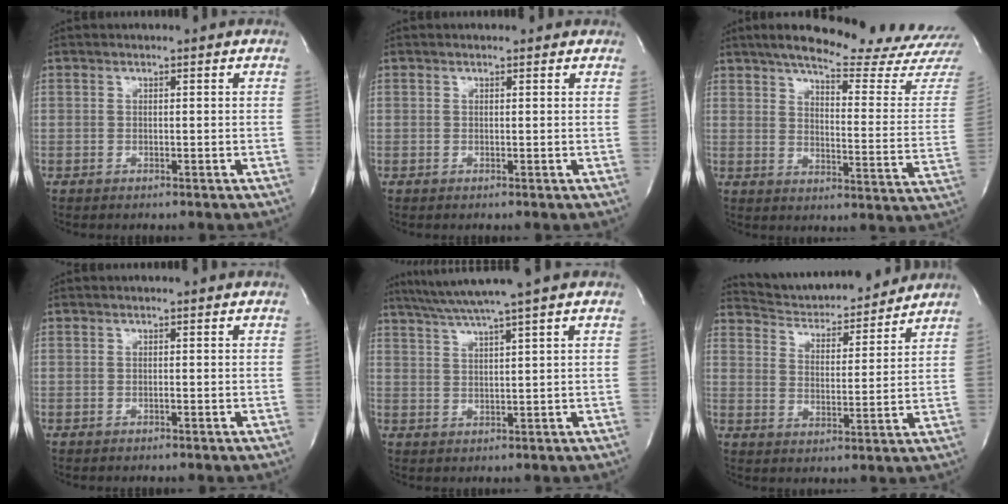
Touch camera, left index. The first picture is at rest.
{"total": 1.6, "force": [1.4, 0.5, 0.5], "torque": [-0.016, 0.009, 0.010]}
{"total": 22.9, "force": [20.5, 0.0, 10.1], "torque": [-0.151, -0.091, 0.254]}
{"total": 0.0}
{"total": 7.5, "force": [5.8, -2.1, 4.2], "torque": [-0.072, 0.012, 0.098]}
{"total": 13.9, "force": [13.3, 1.7, 3.3], "torque": [-0.055, -0.002, 0.204]}